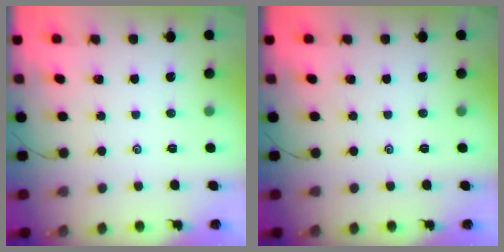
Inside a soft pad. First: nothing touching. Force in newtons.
{"total": 0.0}